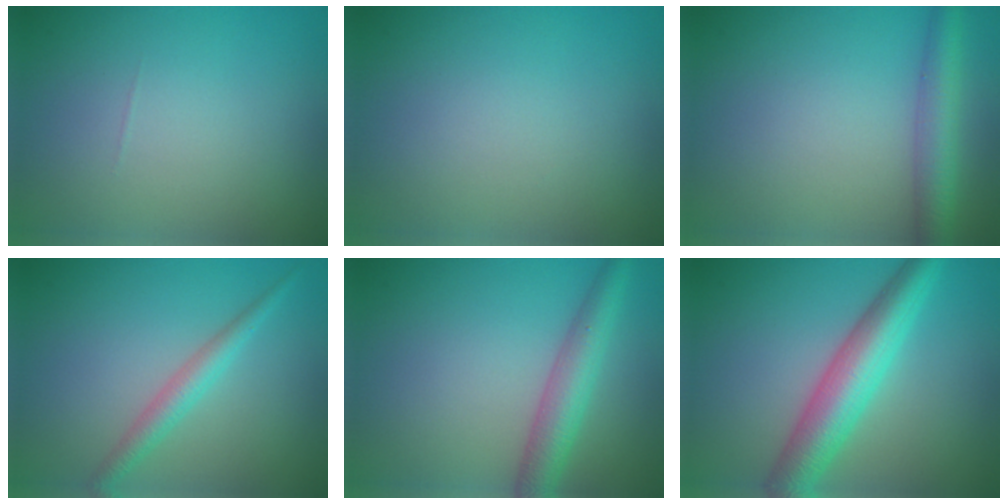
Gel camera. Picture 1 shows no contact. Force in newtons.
{"total": 0.0}
{"total": 3.7, "press": 3.7, "slide": 0.2}
{"total": 2.3, "press": 2.3, "slide": 0.1}
{"total": 4.2, "press": 4.2, "slide": 0.1}
{"total": 6.5, "press": 6.5, "slide": 0.1}